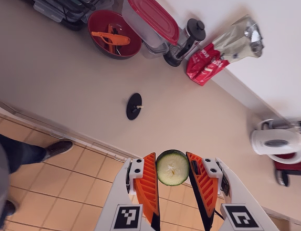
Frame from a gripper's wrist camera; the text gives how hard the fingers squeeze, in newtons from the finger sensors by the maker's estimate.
{"total": 6.3, "left": 6.1, "right": 6.5}